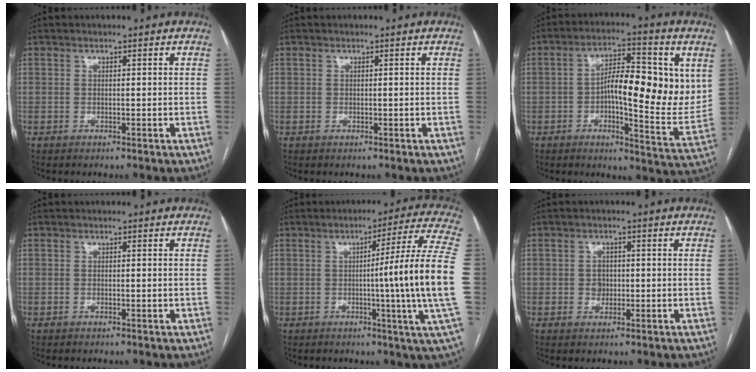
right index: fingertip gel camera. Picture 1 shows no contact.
{"total": 0.0}
{"total": 15.3, "force": [2.1, 4.6, 14.5], "torque": [-0.207, 0.015, 0.030]}
{"total": 0.0}
{"total": 15.9, "force": [-1.0, -3.0, 15.6], "torque": [-0.211, -0.013, -0.025]}
{"total": 2.1, "force": [-0.1, 1.8, 1.0], "torque": [-0.007, 0.006, 0.002]}